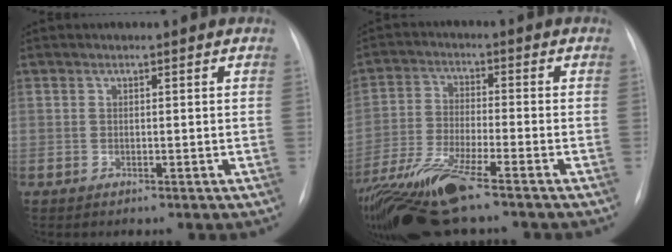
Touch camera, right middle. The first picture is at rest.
{"total": 14.7, "force": [-10.5, 2.1, 10.1], "torque": [-0.223, -0.031, -0.197]}